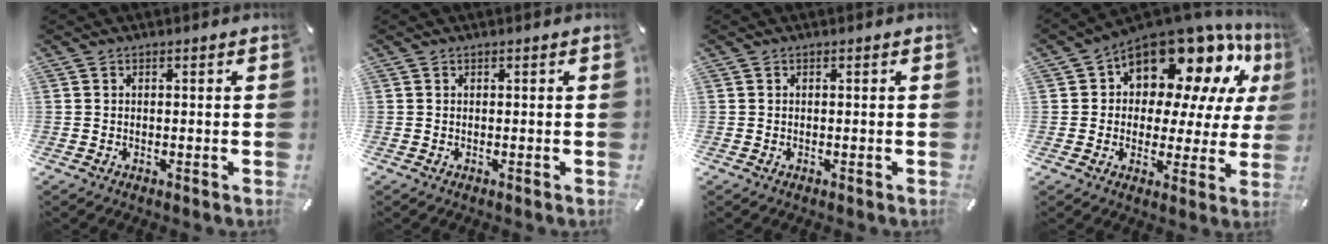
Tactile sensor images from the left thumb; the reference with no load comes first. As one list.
[{"total": 0.0}, {"total": 0.0}, {"total": 16.1, "force": [11.6, 8.2, 7.6], "torque": [-0.119, -0.100, 0.197]}]